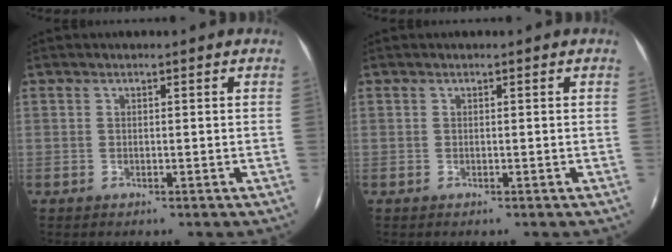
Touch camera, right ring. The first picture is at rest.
{"total": 0.0}